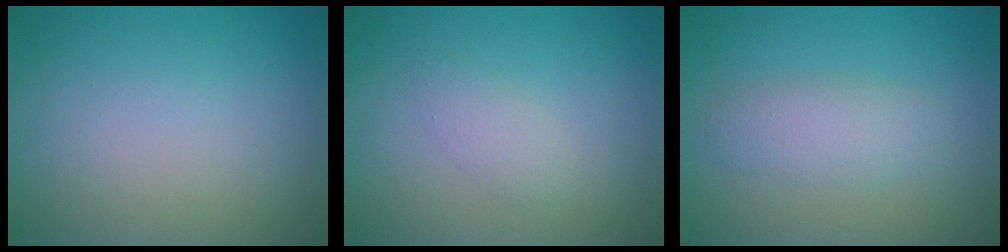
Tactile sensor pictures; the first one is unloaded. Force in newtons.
{"total": 1.6, "press": 1.6, "slide": 0.1}
{"total": 2.7, "press": 2.7, "slide": 0.1}